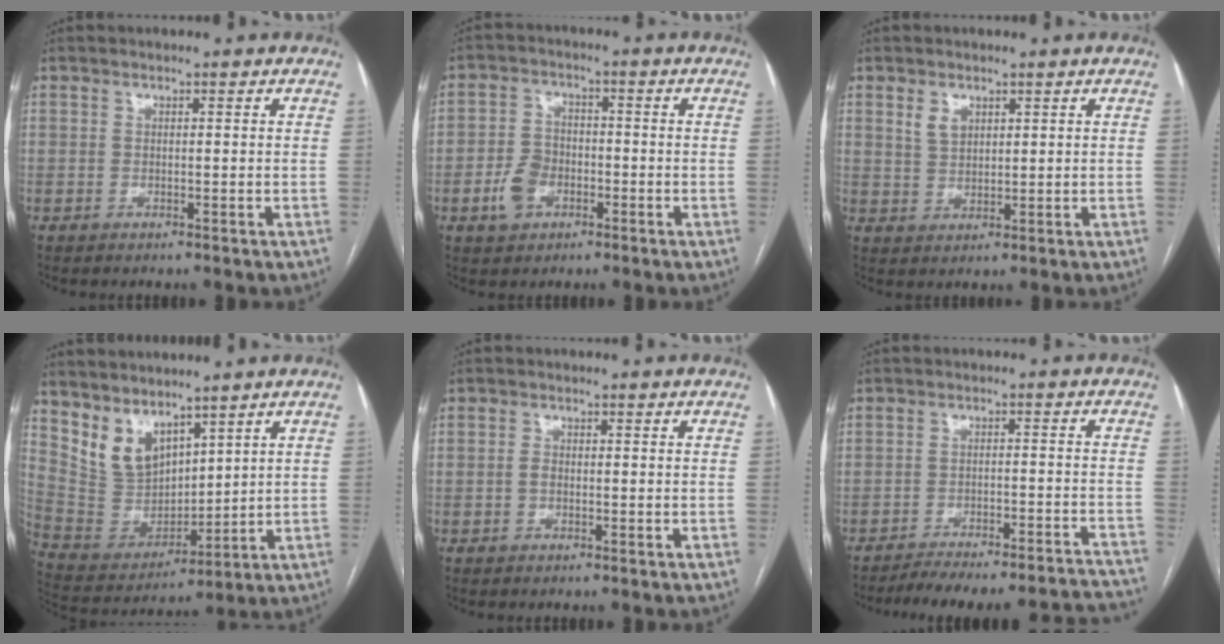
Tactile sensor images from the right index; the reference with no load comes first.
{"total": 6.0, "force": [-2.4, 4.3, 3.5], "torque": [-0.075, 0.008, -0.040]}
{"total": 3.2, "force": [1.7, 2.0, 1.8], "torque": [-0.037, 0.002, 0.039]}
{"total": 9.6, "force": [6.8, 5.3, 4.1], "torque": [-0.095, 0.011, 0.159]}
{"total": 1.1, "force": [-0.2, 0.6, 0.9], "torque": [-0.016, 0.002, -0.004]}
{"total": 20.3, "force": [-19.4, 1.8, 5.9], "torque": [-0.042, 0.007, -0.244]}